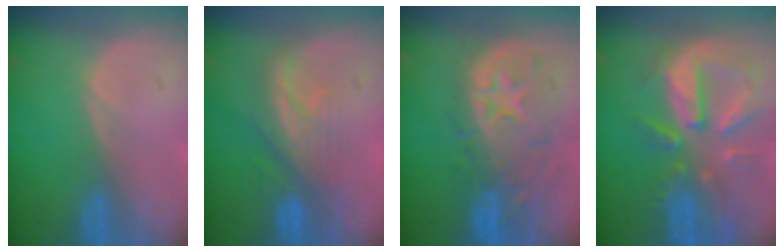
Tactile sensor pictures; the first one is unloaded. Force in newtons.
{"total": 6.1, "press": 6.0, "slide": 1.1}
{"total": 11.1, "press": 9.8, "slide": 5.1}
{"total": 10.9, "press": 9.5, "slide": 5.2}